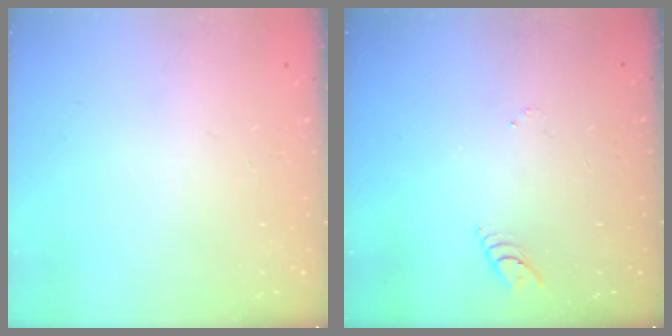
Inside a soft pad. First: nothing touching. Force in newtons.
{"total": 3.0, "press": 3.0, "slide": 0.3}